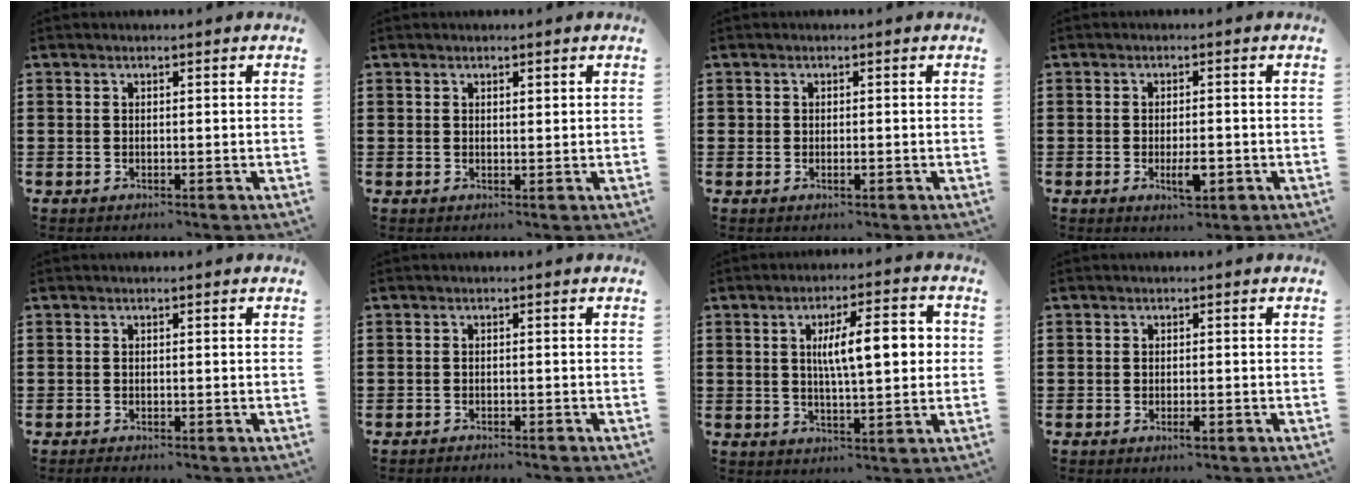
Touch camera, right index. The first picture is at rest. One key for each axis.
{"total": 0.7, "fx": 0.5, "fy": 0.3, "fz": 0.4, "tx": -0.009, "ty": 0.002, "tz": 0.009}
{"total": 0.9, "fx": -0.3, "fy": 0.5, "fz": 0.6, "tx": -0.012, "ty": -0.001, "tz": -0.005}
{"total": 3.9, "fx": -1.2, "fy": 1.5, "fz": 3.4, "tx": -0.063, "ty": 0.002, "tz": -0.022}
{"total": 0.5, "fx": -0.5, "fy": -0.1, "fz": 0.2, "tx": -0.005, "ty": -0.005, "tz": -0.009}
{"total": 1.0, "fx": -1.0, "fy": -0.1, "fz": 0.1, "tx": -0.004, "ty": -0.001, "tz": -0.019}
{"total": 9.3, "fx": 1.6, "fy": 2.7, "fz": 8.8, "tx": -0.150, "ty": 0.003, "tz": 0.021}
{"total": 1.4, "fx": -0.8, "fy": 0.4, "fz": 1.1, "tx": -0.021, "ty": -0.003, "tz": -0.013}